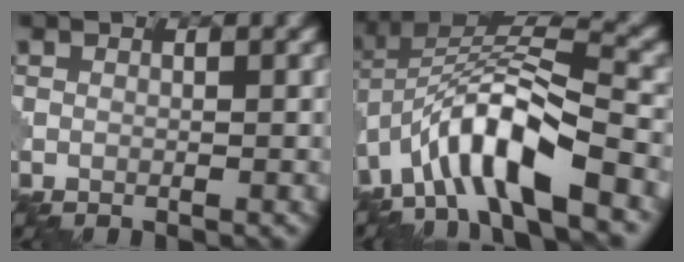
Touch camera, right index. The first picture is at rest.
{"total": 9.8, "force": [-4.8, 2.8, 8.0], "torque": [-0.144, 0.017, -0.094]}